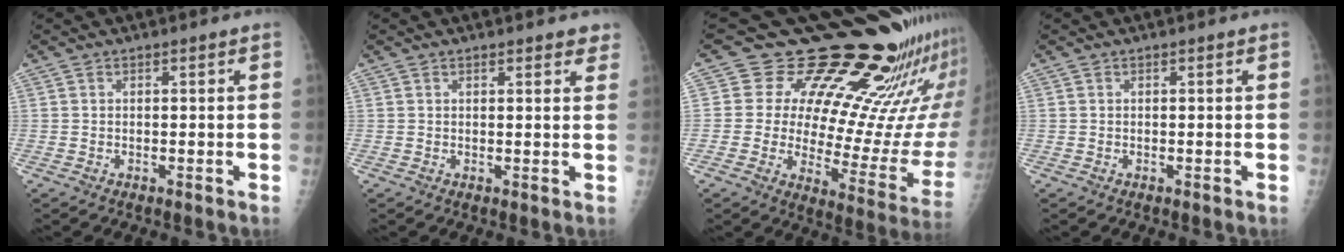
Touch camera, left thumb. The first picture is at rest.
{"total": 3.0, "force": [2.4, 1.1, 1.4], "torque": [0.010, -0.005, 0.024]}
{"total": 20.5, "force": [16.1, 5.3, 11.5], "torque": [-0.112, -0.147, 0.213]}
{"total": 0.0}